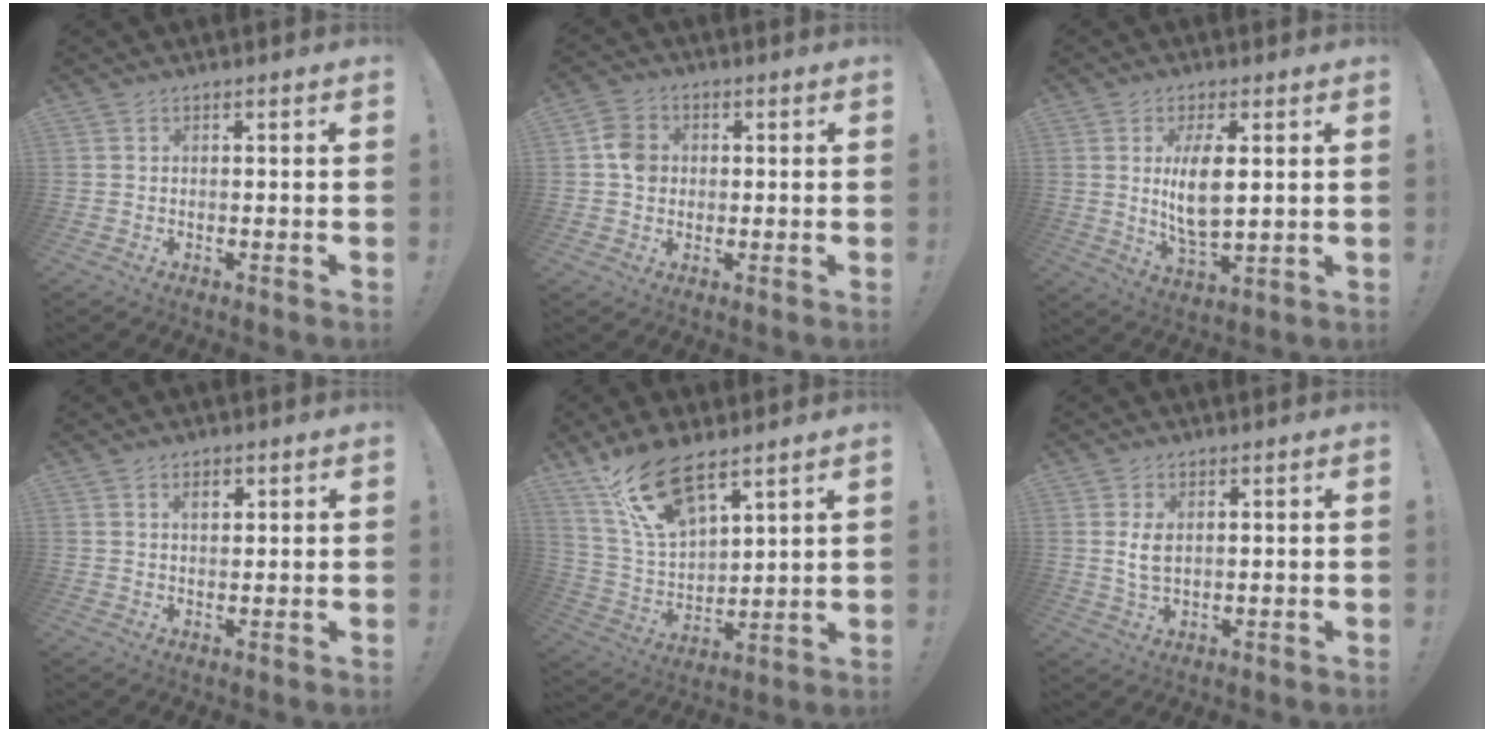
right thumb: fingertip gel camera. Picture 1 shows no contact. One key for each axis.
{"total": 6.7, "fx": 0.0, "fy": 5.8, "fz": 3.3, "tx": -0.055, "ty": 0.013, "tz": 0.003}
{"total": 9.6, "fx": 2.1, "fy": 3.9, "fz": 8.5, "tx": -0.162, "ty": -0.023, "tz": 0.027}
{"total": 2.8, "fx": 1.5, "fy": 1.3, "fz": 2.0, "tx": -0.018, "ty": -0.006, "tz": 0.022}
{"total": 16.6, "fx": 11.8, "fy": 6.1, "fz": 10.0, "tx": -0.194, "ty": -0.066, "tz": 0.215}
{"total": 4.8, "fx": 1.3, "fy": 2.9, "fz": 3.6, "tx": -0.061, "ty": -0.009, "tz": 0.016}